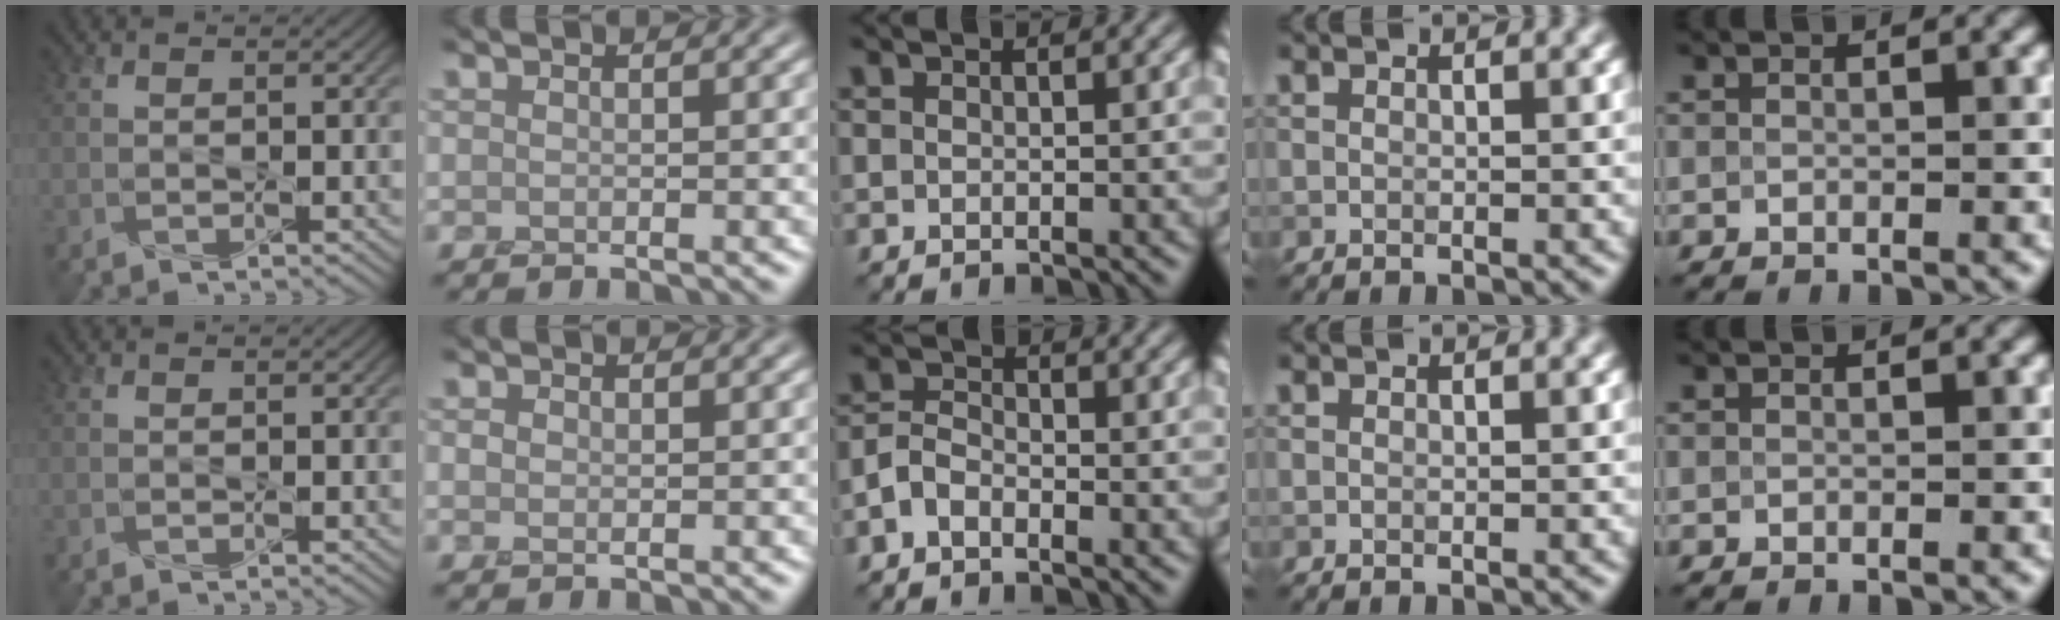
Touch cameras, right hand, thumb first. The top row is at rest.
{"middle": {"total": 2.1, "force": [-1.2, 1.1, 1.2], "torque": [-0.027, 0.006, -0.032]}}